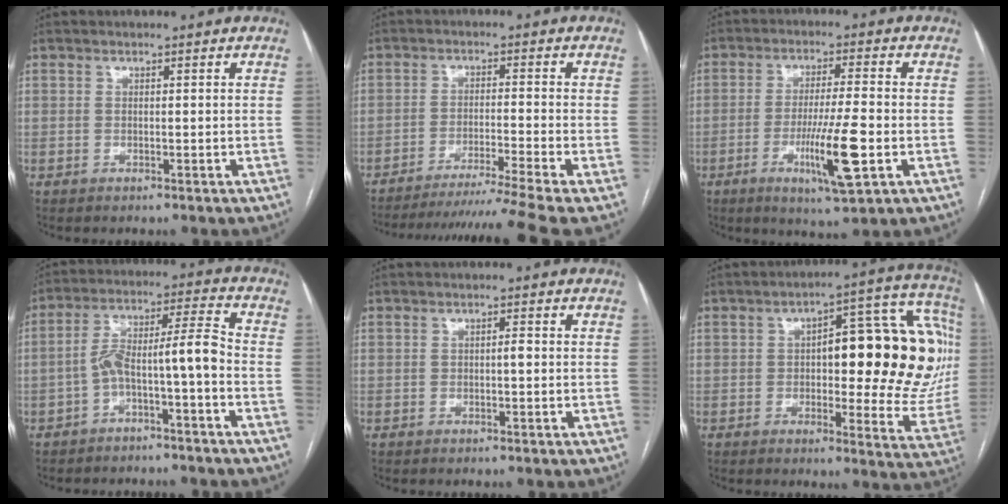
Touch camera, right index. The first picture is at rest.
{"total": 13.4, "force": [-11.5, -3.7, 5.9], "torque": [-0.080, -0.022, -0.176]}
{"total": 10.4, "force": [-3.3, 0.4, 9.9], "torque": [-0.175, -0.020, -0.055]}
{"total": 8.2, "force": [-3.1, 0.4, 7.5], "torque": [-0.131, 0.042, -0.052]}
{"total": 1.0, "force": [-0.1, 0.2, 0.9], "torque": [-0.015, 0.002, -0.002]}
{"total": 24.3, "force": [2.5, 8.2, 22.7], "torque": [-0.238, 0.051, 0.041]}